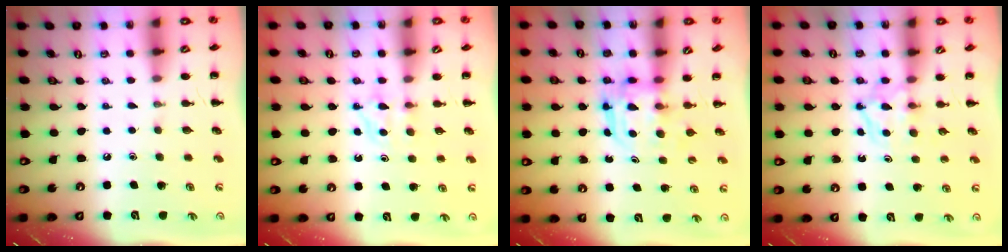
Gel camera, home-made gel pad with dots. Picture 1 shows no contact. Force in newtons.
{"total": 5.1, "press": 5.0, "slide": 1.0}
{"total": 3.2, "press": 3.2, "slide": 0.2}
{"total": 4.5, "press": 4.4, "slide": 0.4}